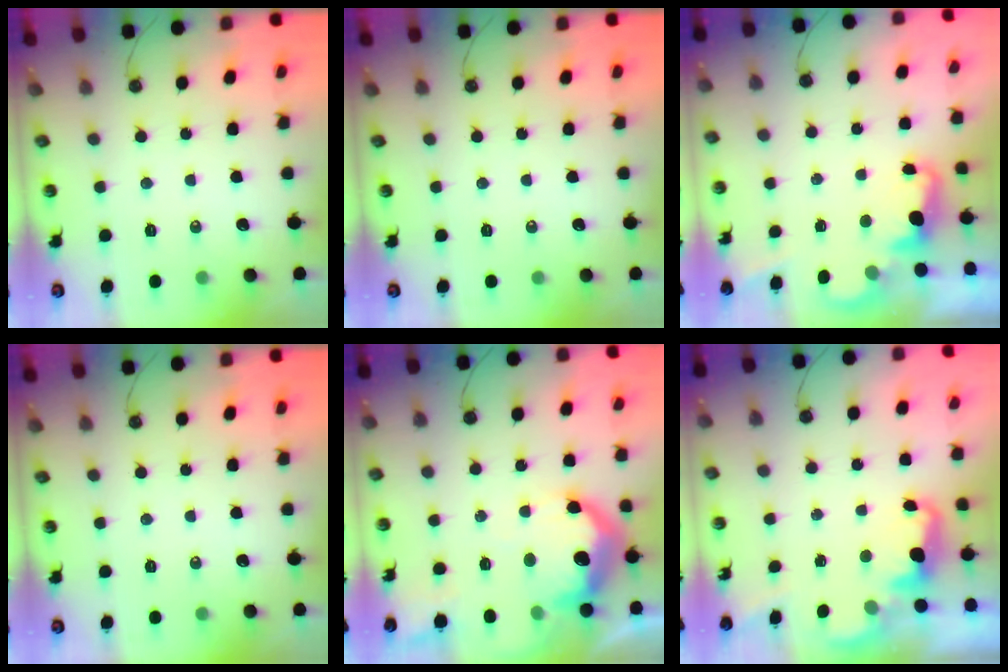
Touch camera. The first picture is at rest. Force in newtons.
{"total": 0.0}
{"total": 2.4, "press": 2.4, "slide": 0.5}
{"total": 0.0}
{"total": 18.8, "press": 18.7, "slide": 1.4}
{"total": 2.3, "press": 2.2, "slide": 0.7}